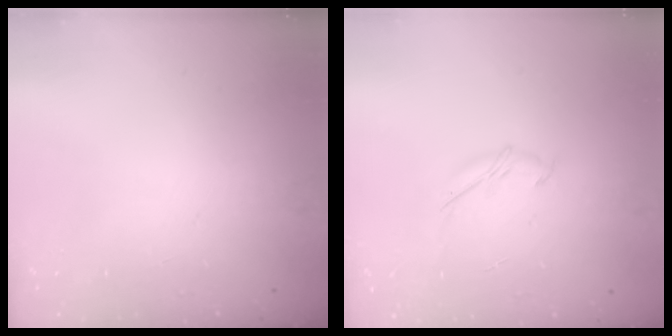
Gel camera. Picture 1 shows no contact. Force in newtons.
{"total": 5.4, "press": 5.4, "slide": 1.0}